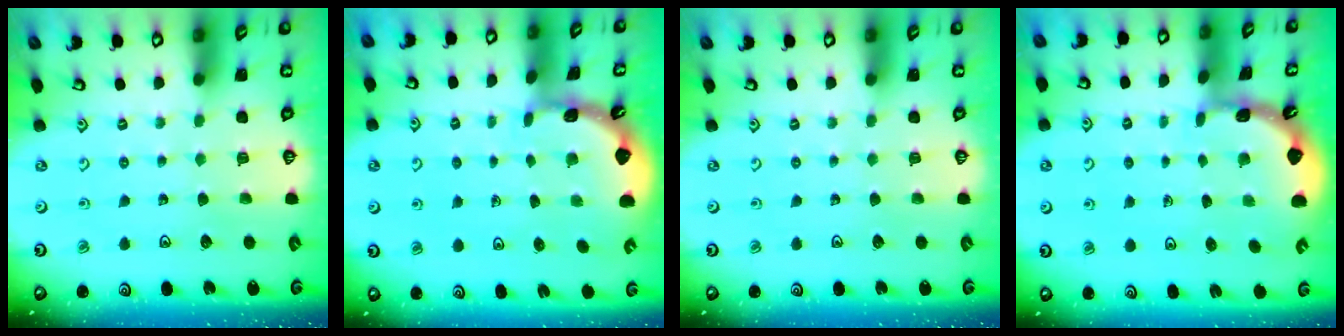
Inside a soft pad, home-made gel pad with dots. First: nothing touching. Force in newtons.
{"total": 1.7, "press": 1.7, "slide": 0.1}
{"total": 0.0}
{"total": 1.6, "press": 1.6, "slide": 0.1}